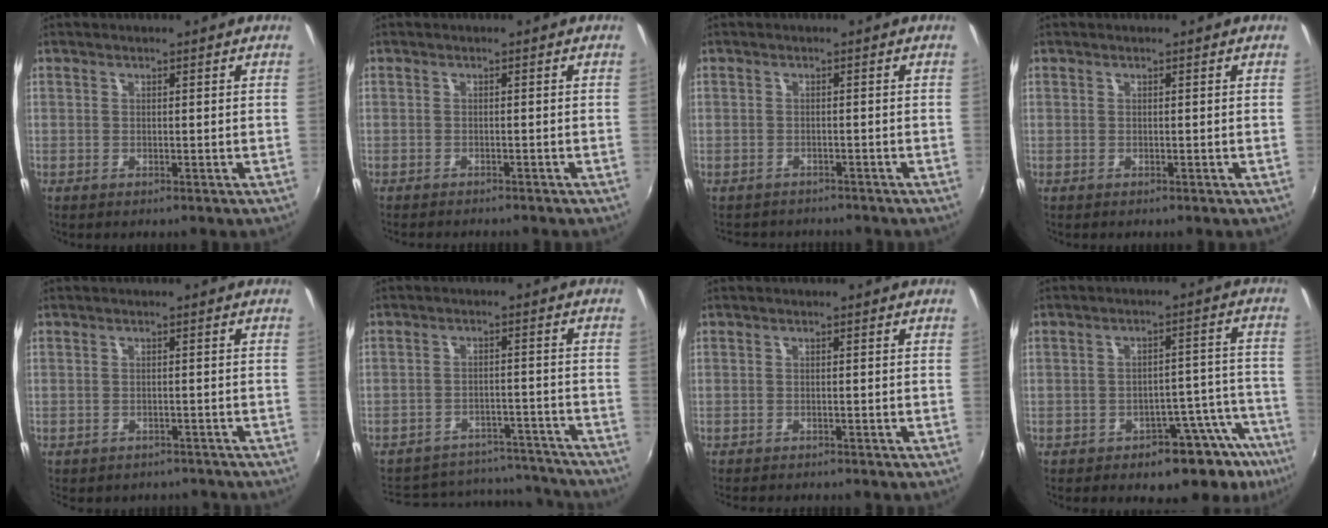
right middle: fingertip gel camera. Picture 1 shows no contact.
{"total": 3.2, "force": [-3.1, 0.2, 0.9], "torque": [-0.024, -0.012, -0.048]}
{"total": 3.0, "force": [-2.6, 1.4, -0.1], "torque": [-0.005, 0.004, -0.044]}
{"total": 0.0}
{"total": 6.6, "force": [-6.0, 2.4, 1.6], "torque": [-0.038, -0.011, -0.073]}
{"total": 20.0, "force": [-17.6, 7.5, 5.8], "torque": [-0.125, 0.043, -0.206]}
{"total": 4.5, "force": [-4.3, 0.5, 1.4], "torque": [-0.037, -0.014, -0.064]}
{"total": 11.0, "force": [-8.9, 4.5, 4.6], "torque": [-0.036, 0.027, -0.109]}